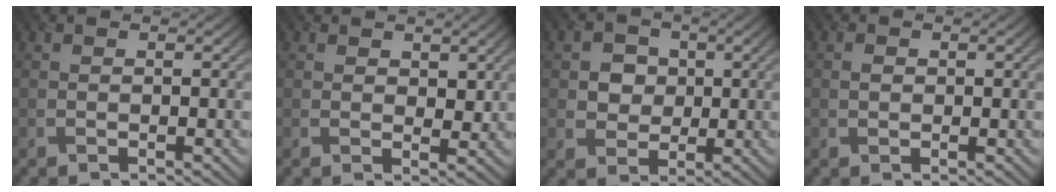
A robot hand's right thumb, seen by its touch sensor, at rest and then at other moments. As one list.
[{"total": 2.4, "force": [1.4, 1.4, 1.4], "torque": [-0.025, -0.008, 0.026]}, {"total": 4.7, "force": [0.8, 4.3, 1.8], "torque": [-0.054, -0.003, 0.004]}, {"total": 1.0, "force": [0.1, 0.9, 0.5], "torque": [-0.014, -0.001, 0.000]}]